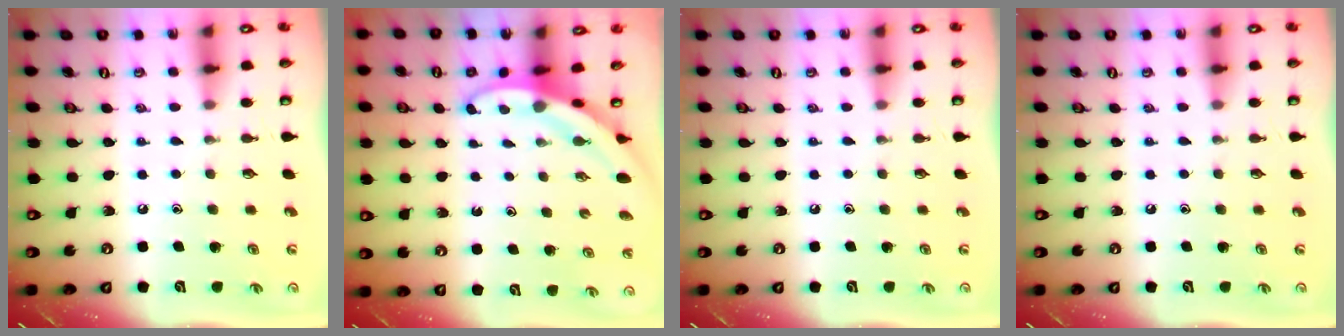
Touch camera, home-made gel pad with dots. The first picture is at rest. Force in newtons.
{"total": 3.8, "press": 3.8, "slide": 0.2}
{"total": 0.0}
{"total": 0.0}